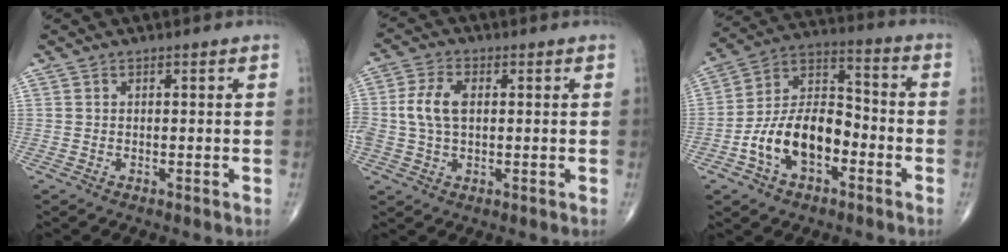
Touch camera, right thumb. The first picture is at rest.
{"total": 6.9, "force": [0.5, 4.2, 5.4], "torque": [-0.122, 0.011, 0.008]}
{"total": 14.9, "force": [-5.1, 8.9, 10.8], "torque": [-0.173, 0.050, -0.097]}